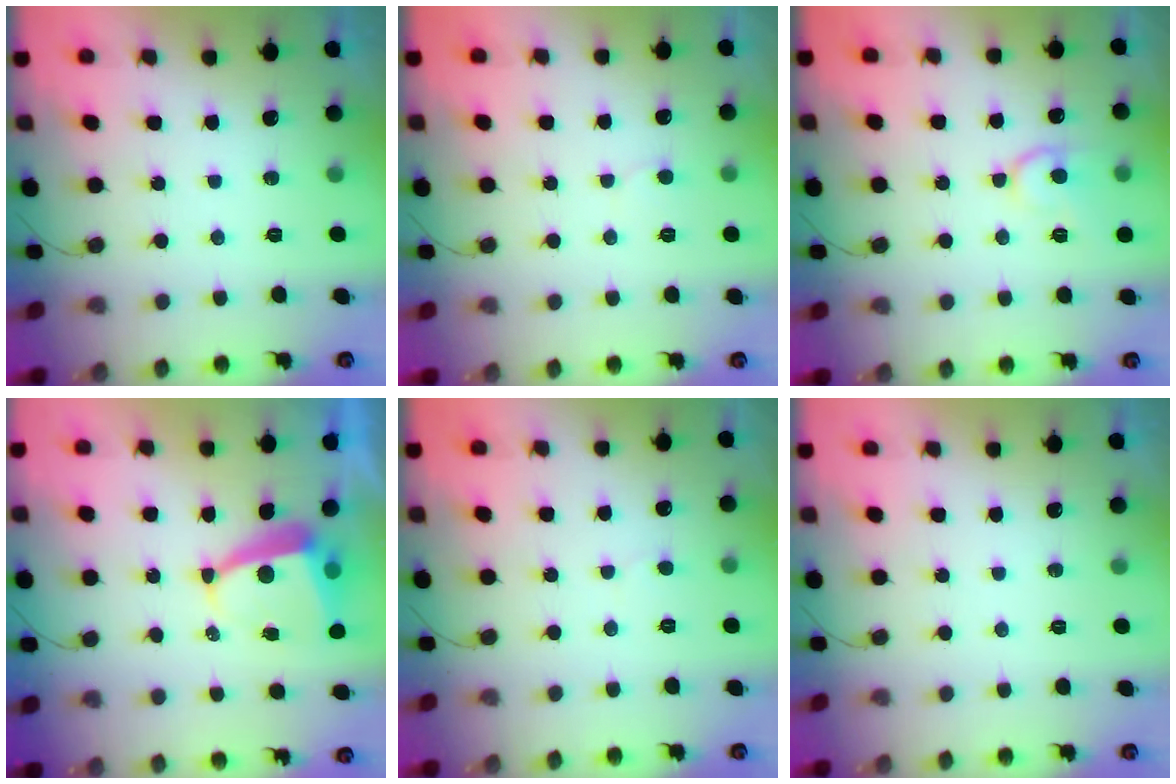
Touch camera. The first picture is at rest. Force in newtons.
{"total": 5.1, "press": 5.0, "slide": 0.6}
{"total": 10.3, "press": 10.3, "slide": 1.0}
{"total": 5.8, "press": 5.7, "slide": 0.6}
{"total": 2.6, "press": 2.6, "slide": 0.2}
{"total": 0.0}